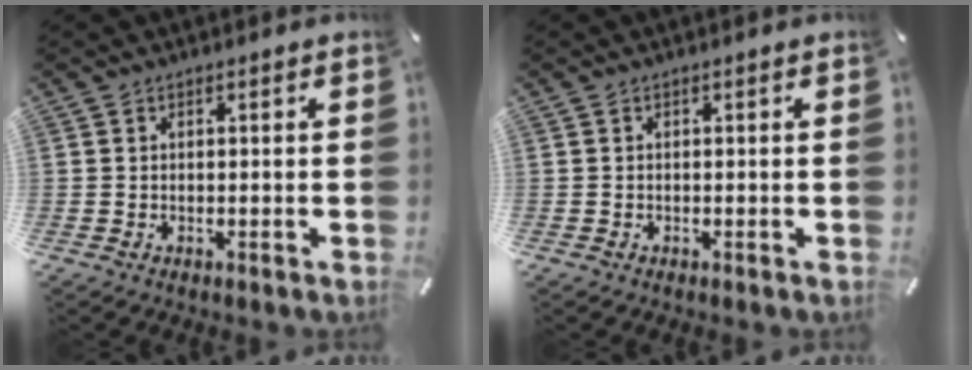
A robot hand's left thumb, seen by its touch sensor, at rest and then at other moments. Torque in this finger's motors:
{"motor_torque": [0.04, 0.01, -0.10, 0.10, 0.00]}